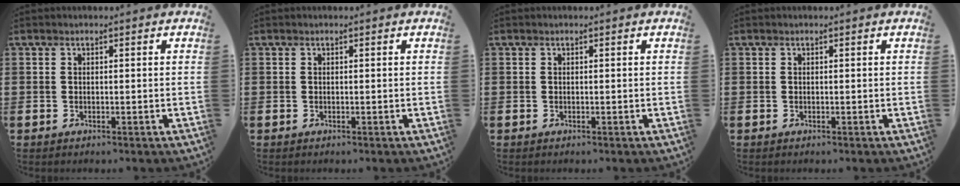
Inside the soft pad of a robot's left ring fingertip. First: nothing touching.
{"total": 0.0}
{"total": 0.0}
{"total": 0.0}